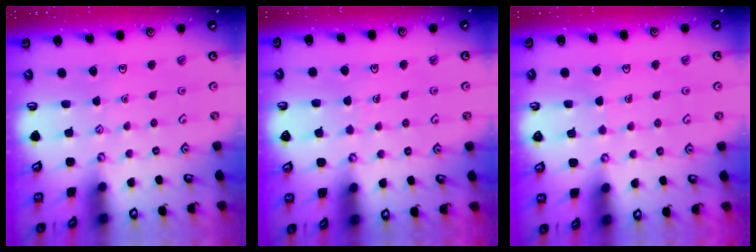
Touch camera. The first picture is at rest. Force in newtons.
{"total": 4.1, "press": 4.0, "slide": 0.4}
{"total": 2.9, "press": 2.9, "slide": 0.2}